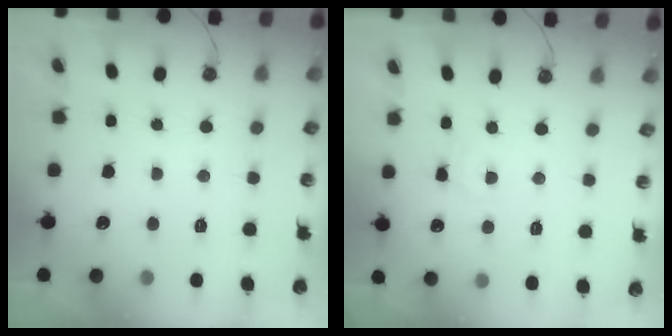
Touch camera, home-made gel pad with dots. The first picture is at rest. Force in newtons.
{"total": 1.8, "press": 1.8, "slide": 0.2}